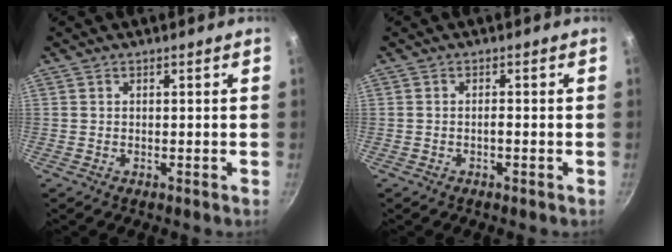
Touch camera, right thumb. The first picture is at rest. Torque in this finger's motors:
{"motor_torque": [0.10, -0.38, 0.07, 0.32, 0.06]}